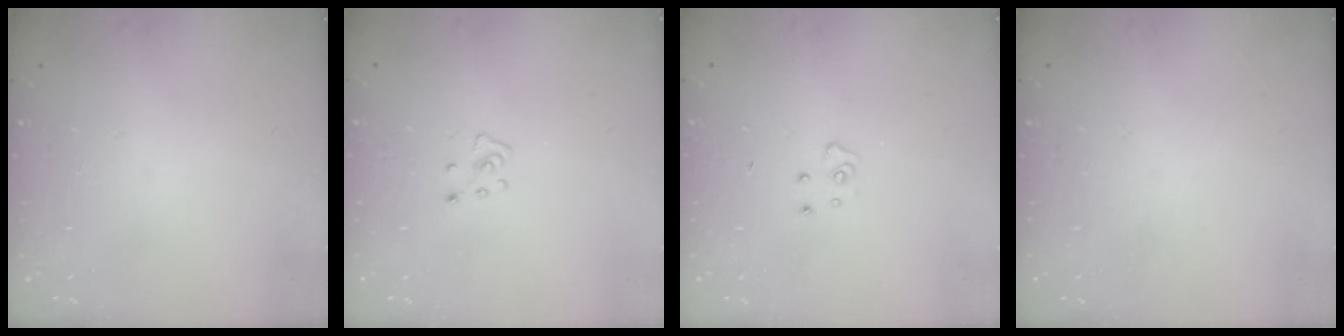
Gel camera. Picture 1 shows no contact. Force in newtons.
{"total": 4.1, "press": 4.0, "slide": 0.5}
{"total": 4.4, "press": 4.4, "slide": 0.3}
{"total": 0.0}